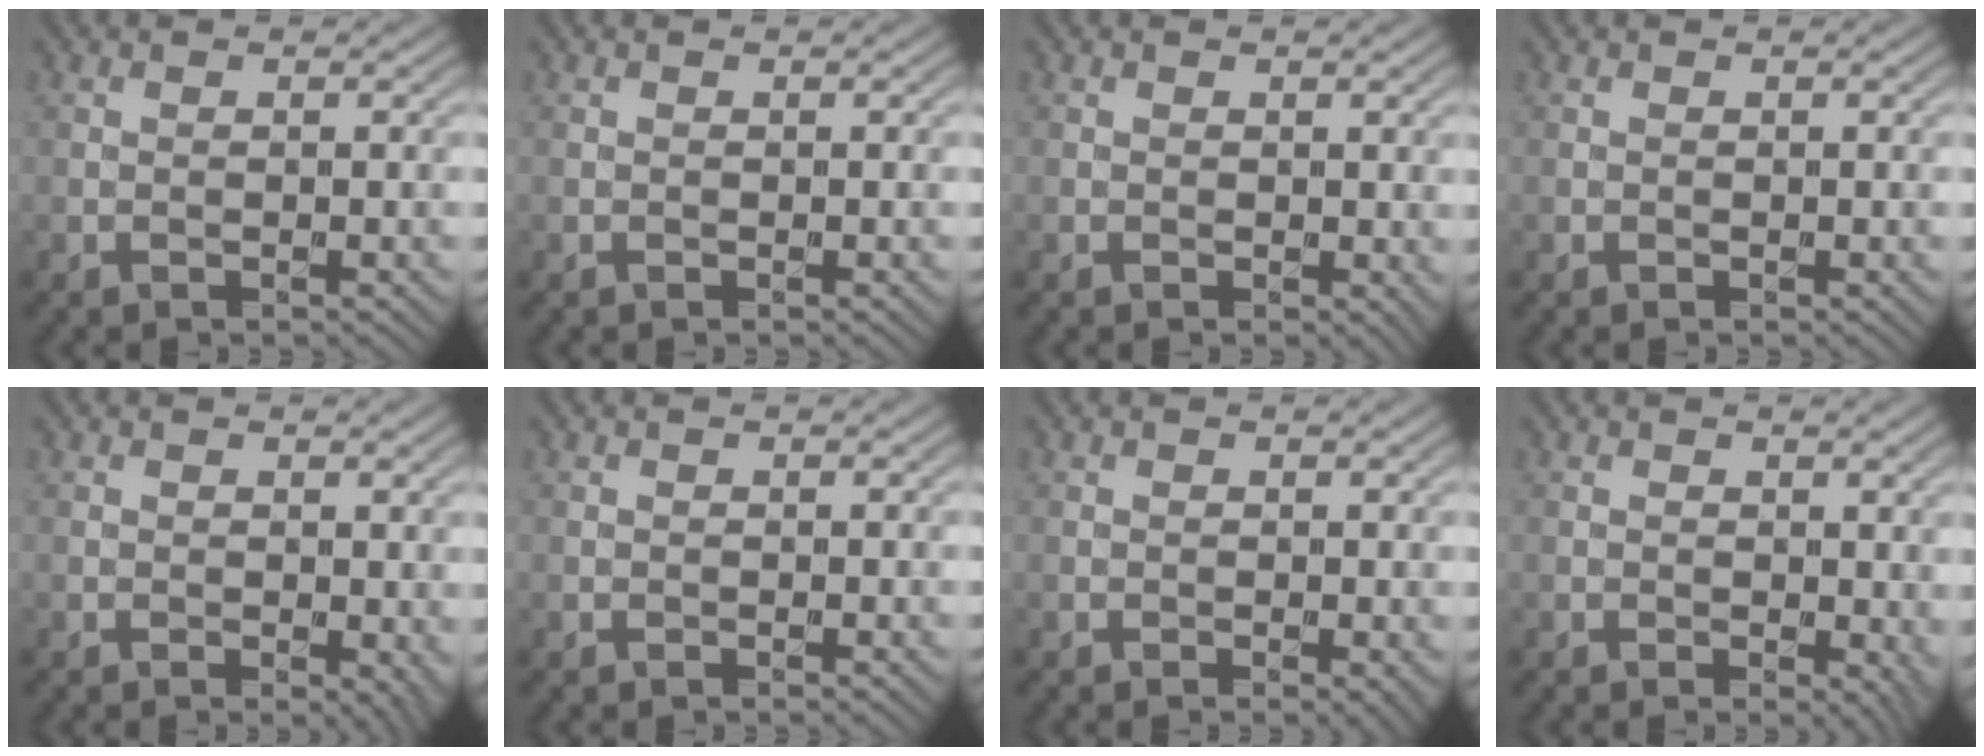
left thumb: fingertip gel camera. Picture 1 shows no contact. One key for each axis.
{"total": 0.0}
{"total": 1.0, "fx": 0.1, "fy": 0.6, "fz": 0.7, "tx": -0.005, "ty": -0.005, "tz": 0.003}
{"total": 0.0}
{"total": 2.4, "fx": -0.2, "fy": 1.4, "fz": 2.0, "tx": -0.022, "ty": -0.008, "tz": -0.001}
{"total": 0.0}
{"total": 1.2, "fx": -0.2, "fy": 0.5, "fz": 1.1, "tx": -0.013, "ty": -0.007, "tz": -0.003}
{"total": 2.6, "fx": 0.1, "fy": 1.5, "fz": 2.1, "tx": -0.023, "ty": -0.007, "tz": 0.003}